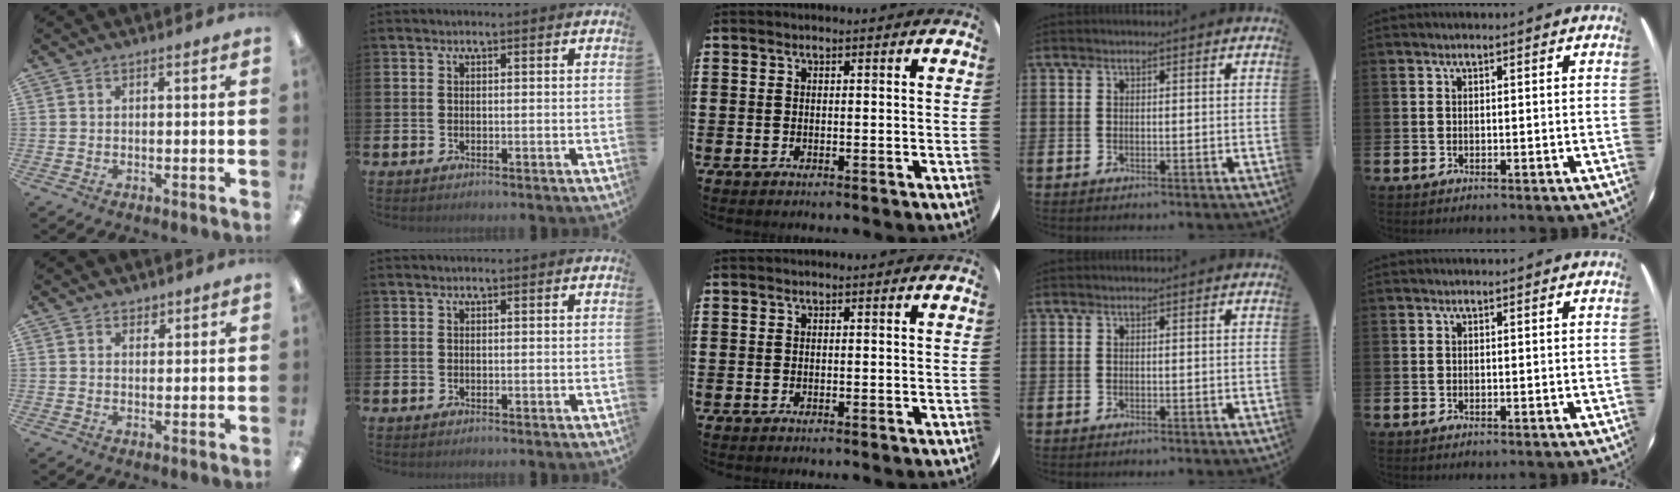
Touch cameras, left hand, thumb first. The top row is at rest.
{"thumb": {"total": 1.8, "force": [1.5, 0.9, 0.1], "torque": [0.006, -0.006, 0.028]}}